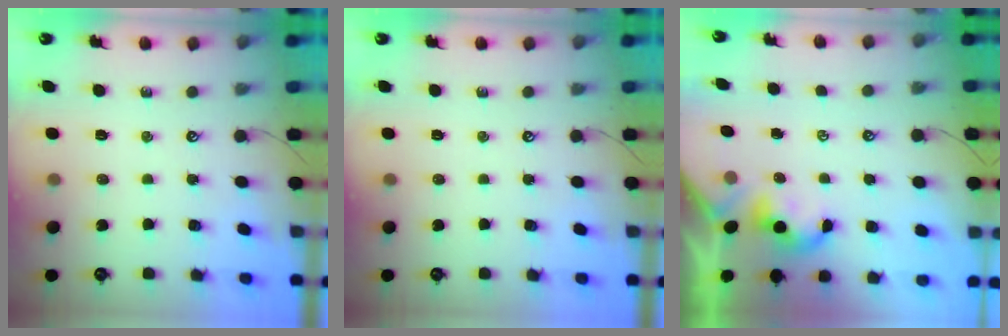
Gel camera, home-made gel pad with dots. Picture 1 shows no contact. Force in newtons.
{"total": 0.0}
{"total": 0.6, "press": 0.6, "slide": 0.3}